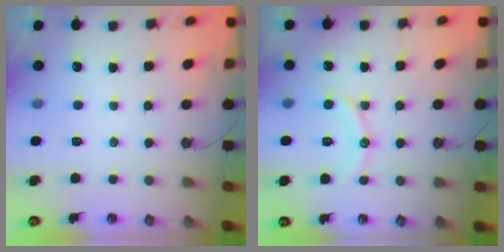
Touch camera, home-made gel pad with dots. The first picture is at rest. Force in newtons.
{"total": 9.4, "press": 9.4, "slide": 0.5}